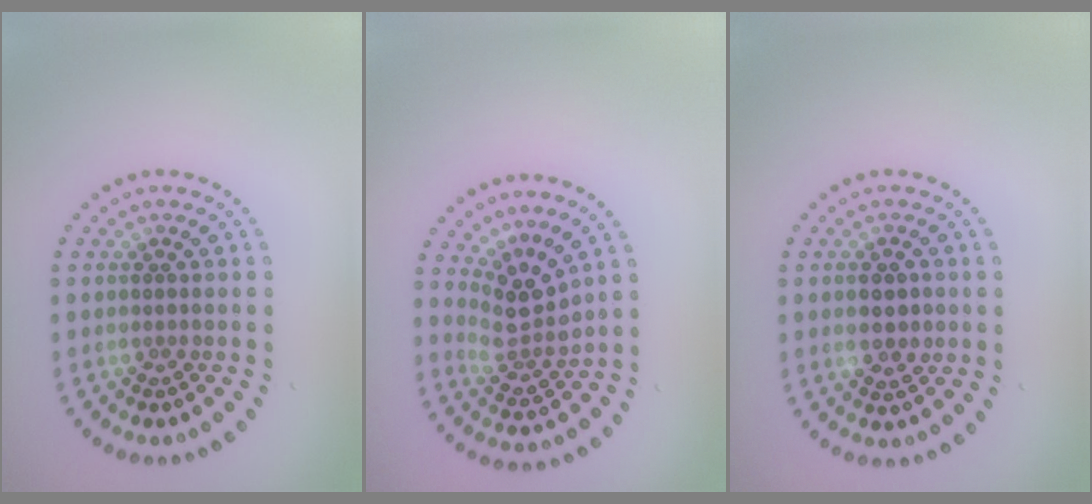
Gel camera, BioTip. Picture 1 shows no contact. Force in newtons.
{"total": 3.1, "press": 2.3, "slide": 2.2}
{"total": 2.7, "press": 2.7, "slide": 0.1}